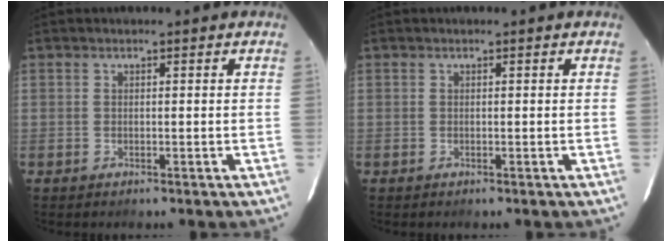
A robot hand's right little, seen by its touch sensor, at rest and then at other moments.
{"total": 0.0}